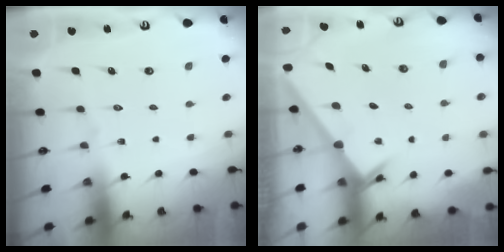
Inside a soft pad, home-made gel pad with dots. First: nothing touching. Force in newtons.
{"total": 2.4, "press": 2.4, "slide": 0.2}